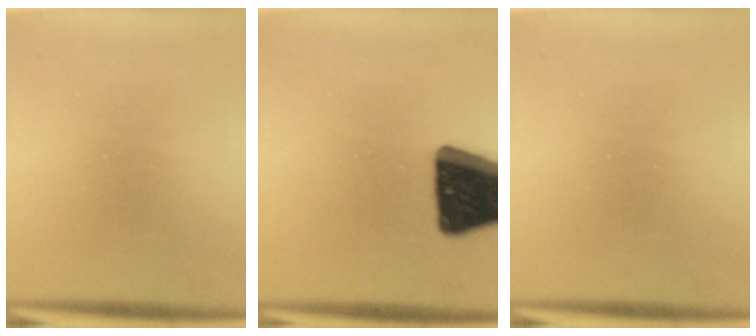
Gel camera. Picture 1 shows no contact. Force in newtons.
{"total": 19.6}
{"total": 0.0}